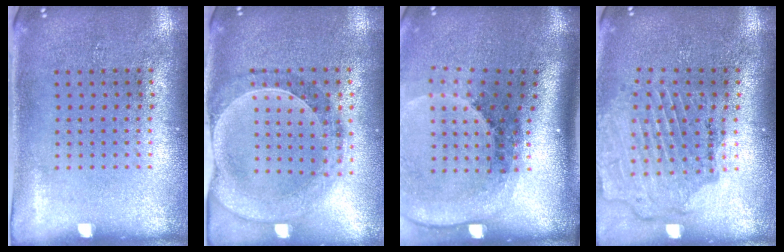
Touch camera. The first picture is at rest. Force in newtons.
{"total": 0.6, "press": 0.6, "slide": 0.2}
{"total": 2.7, "press": 1.8, "slide": 2.0}
{"total": 1.7, "press": 1.7, "slide": 0.1}